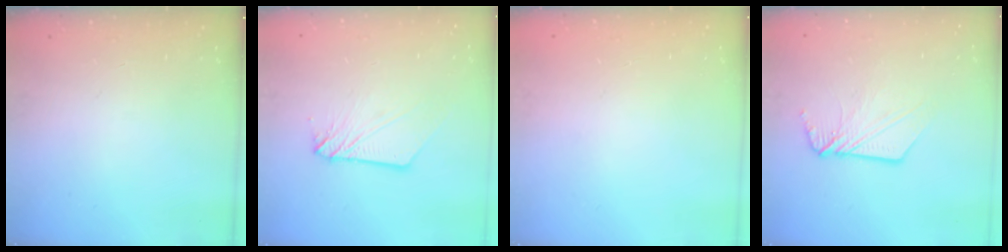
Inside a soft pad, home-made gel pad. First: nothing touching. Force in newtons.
{"total": 3.6, "press": 3.6, "slide": 0.3}
{"total": 0.0}
{"total": 8.3, "press": 8.3, "slide": 0.3}